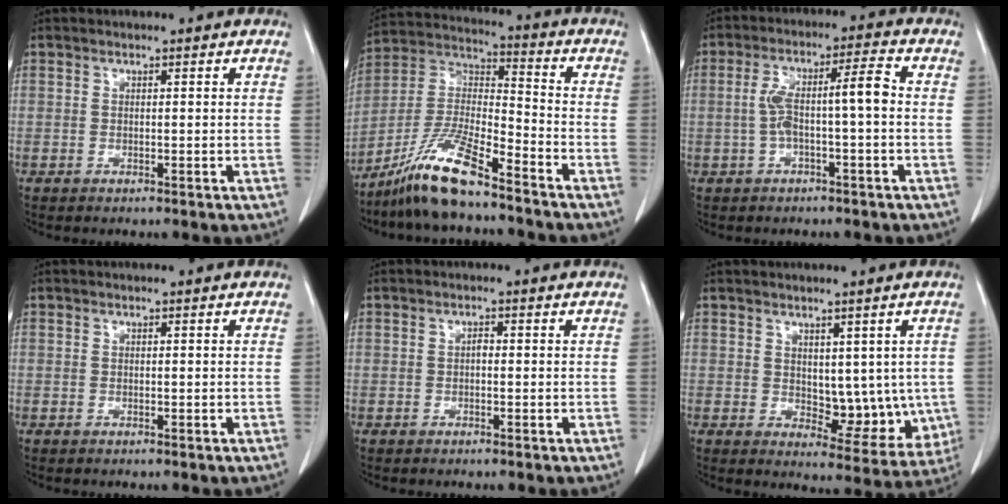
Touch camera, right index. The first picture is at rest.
{"total": 12.4, "force": [-9.4, 1.6, 8.0], "torque": [-0.169, -0.002, -0.179]}
{"total": 7.3, "force": [-0.6, 1.0, 7.2], "torque": [-0.140, 0.031, -0.009]}
{"total": 0.0}
{"total": 0.7, "force": [-0.1, 0.4, 0.6], "torque": [-0.011, 0.003, -0.003]}
{"total": 8.3, "force": [0.5, 4.9, 6.7], "torque": [-0.063, -0.005, 0.021]}